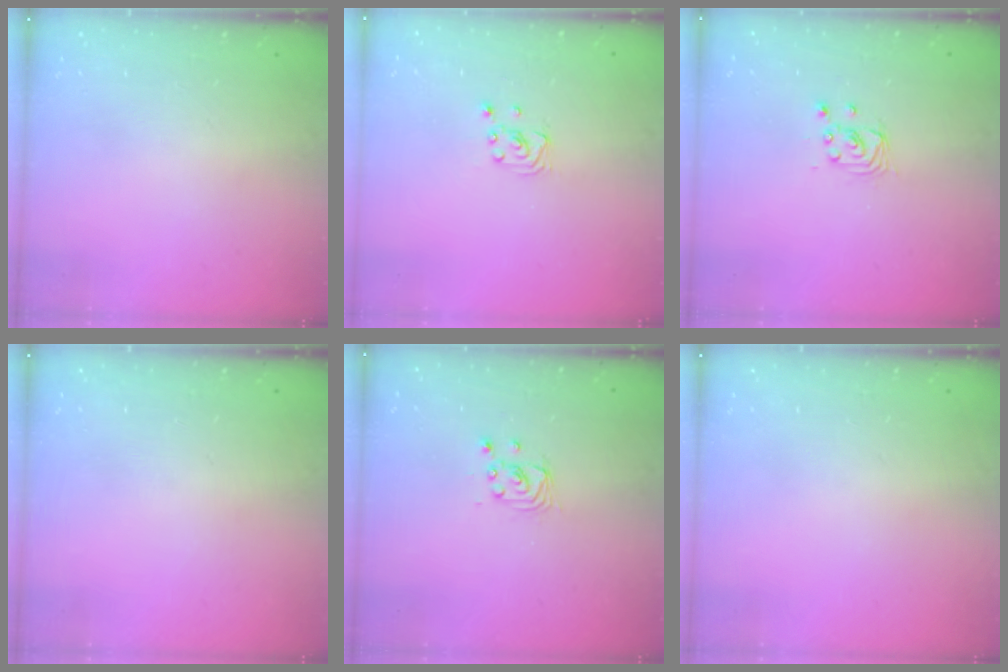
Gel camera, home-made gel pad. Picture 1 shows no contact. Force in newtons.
{"total": 2.3, "press": 2.3, "slide": 0.2}
{"total": 2.9, "press": 2.9, "slide": 0.2}
{"total": 0.0}
{"total": 2.9, "press": 2.9, "slide": 0.2}
{"total": 0.0}